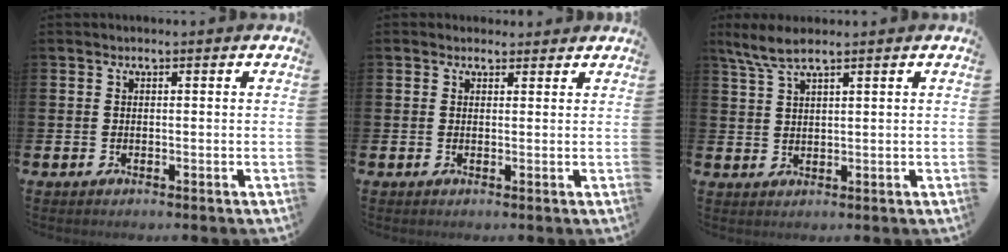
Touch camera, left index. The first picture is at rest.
{"total": 1.4, "force": [1.3, 0.6, 0.0], "torque": [0.014, -0.002, 0.020]}
{"total": 4.7, "force": [3.7, 0.6, 2.8], "torque": [-0.067, -0.005, 0.068]}